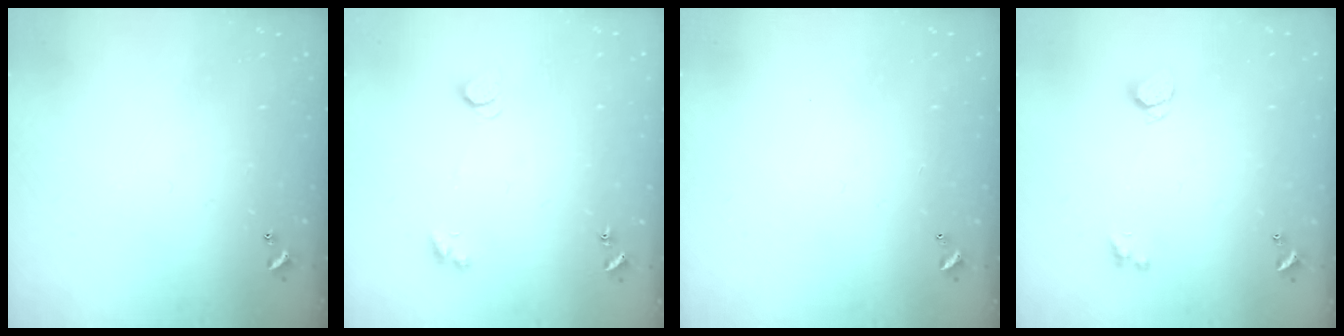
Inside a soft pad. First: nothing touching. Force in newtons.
{"total": 2.1, "press": 2.1, "slide": 0.4}
{"total": 2.9, "press": 2.9, "slide": 0.1}
{"total": 2.4, "press": 2.3, "slide": 0.6}